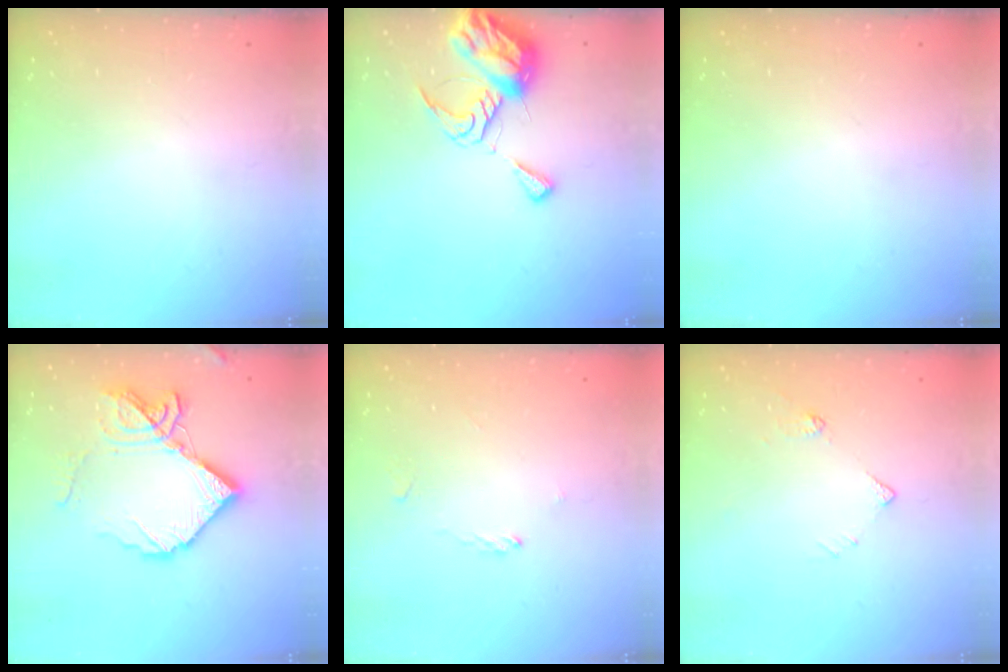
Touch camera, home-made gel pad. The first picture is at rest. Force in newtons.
{"total": 9.8, "press": 9.7, "slide": 1.2}
{"total": 0.0}
{"total": 16.4, "press": 16.4, "slide": 1.6}
{"total": 1.9, "press": 1.8, "slide": 0.5}
{"total": 5.4, "press": 5.3, "slide": 0.8}